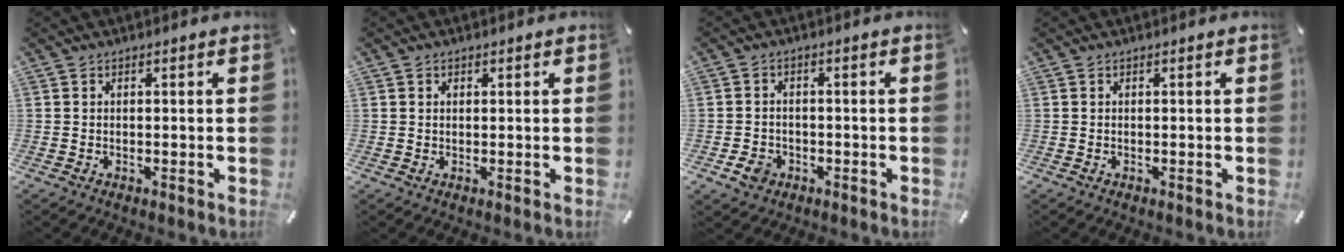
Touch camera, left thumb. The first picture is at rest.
{"total": 0.8, "force": [0.4, 0.7, 0.1], "torque": [-0.001, 0.004, 0.006]}
{"total": 4.2, "force": [-1.9, 3.5, 1.5], "torque": [-0.021, 0.004, -0.036]}
{"total": 0.0}